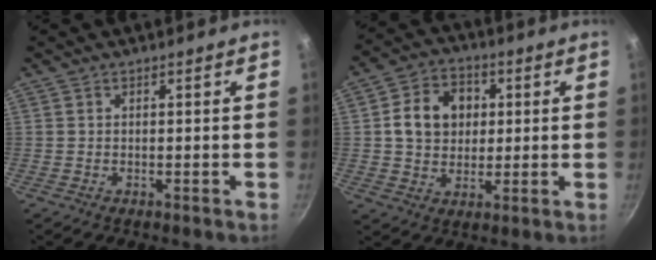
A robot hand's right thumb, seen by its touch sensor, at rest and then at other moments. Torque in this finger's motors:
{"motor_torque": [-0.05, 0.21, 0.41, -0.37, 0.14]}